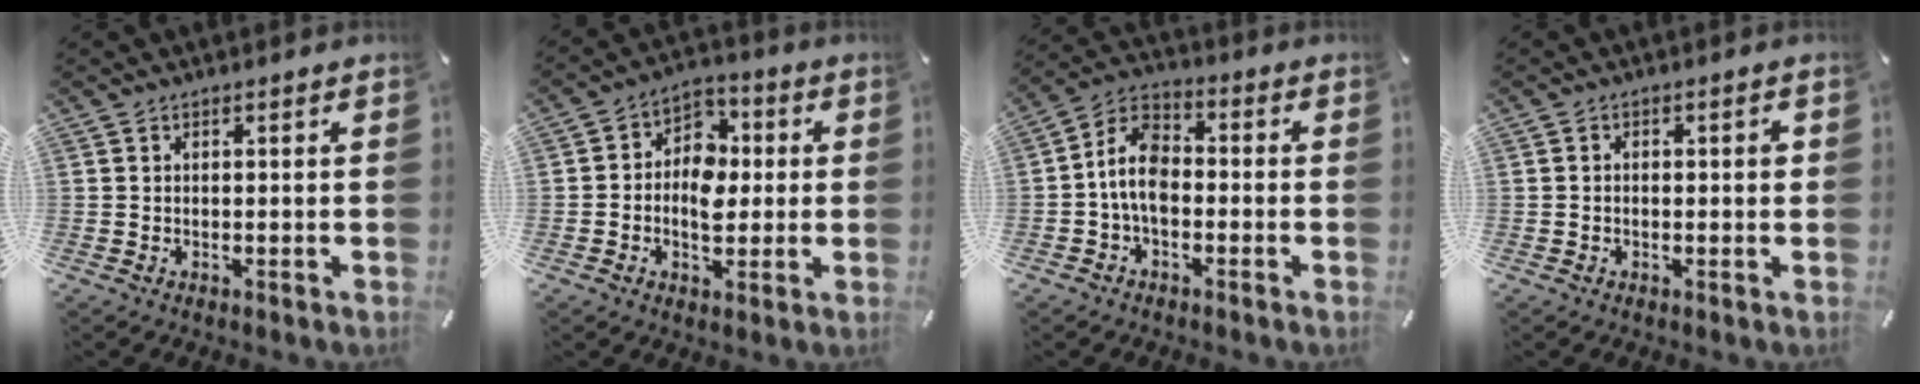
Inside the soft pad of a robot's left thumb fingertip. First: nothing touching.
{"total": 8.7, "force": [-1.8, 6.9, 5.0], "torque": [-0.084, 0.015, -0.035]}
{"total": 9.2, "force": [-2.1, 5.7, 6.9], "torque": [-0.150, 0.014, -0.039]}
{"total": 2.0, "force": [-0.2, 1.1, 1.6], "torque": [-0.030, 0.006, -0.006]}